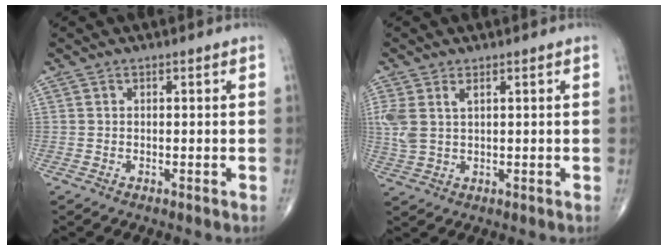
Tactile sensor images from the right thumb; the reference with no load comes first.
{"total": 5.2, "force": [1.7, 2.7, 4.1], "torque": [-0.113, 0.008, 0.042]}